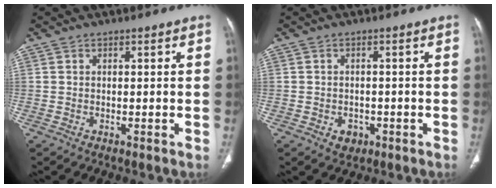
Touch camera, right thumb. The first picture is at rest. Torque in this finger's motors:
{"motor_torque": [0.77, 0.49, 0.45, -0.19, -0.04]}